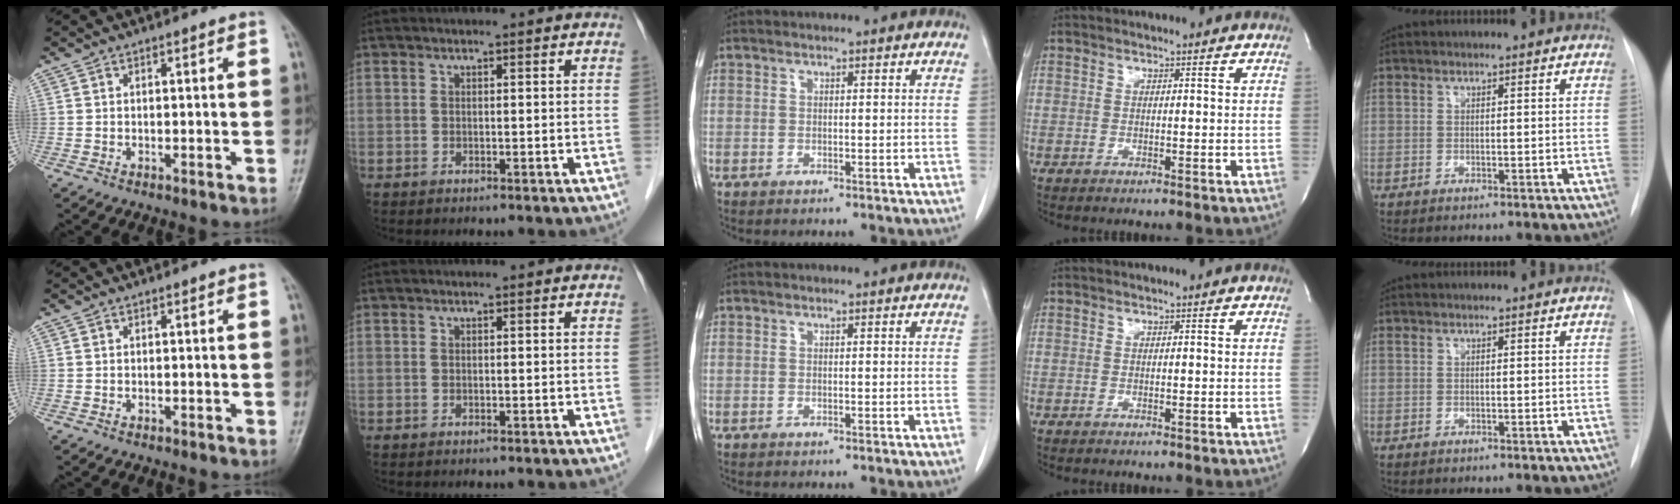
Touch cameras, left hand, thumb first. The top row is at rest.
{}